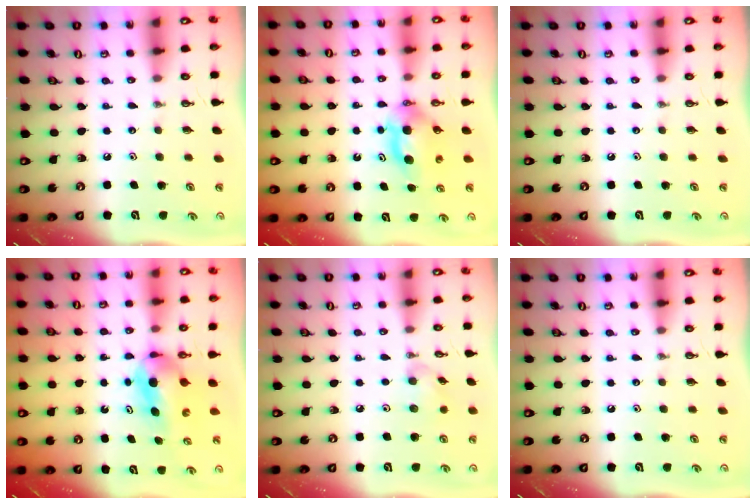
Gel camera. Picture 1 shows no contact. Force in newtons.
{"total": 5.8, "press": 5.6, "slide": 1.4}
{"total": 0.0}
{"total": 6.6, "press": 6.2, "slide": 2.2}
{"total": 7.0, "press": 7.0, "slide": 0.5}
{"total": 0.0}